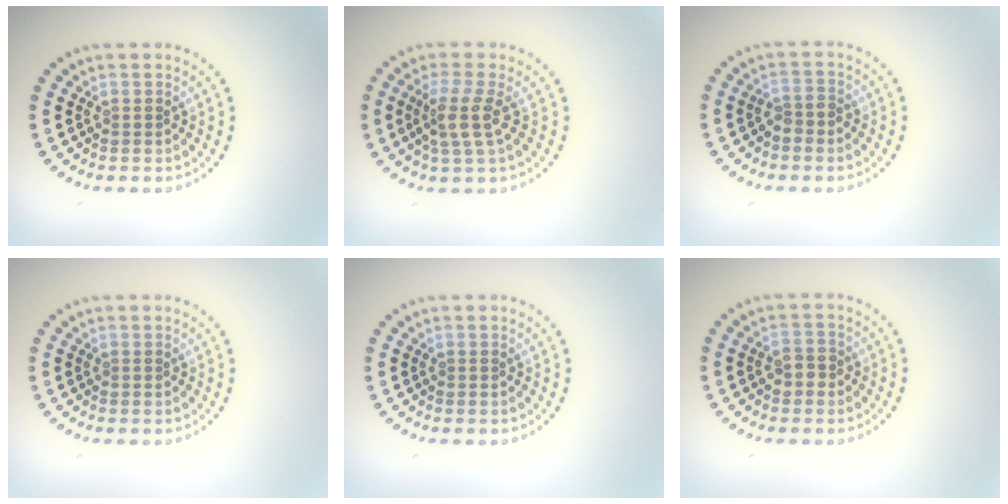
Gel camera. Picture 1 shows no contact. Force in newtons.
{"total": 3.0, "press": 2.3, "slide": 1.9}
{"total": 1.6, "press": 1.3, "slide": 0.9}
{"total": 0.0}
{"total": 0.0}
{"total": 1.6, "press": 1.6, "slide": 0.4}